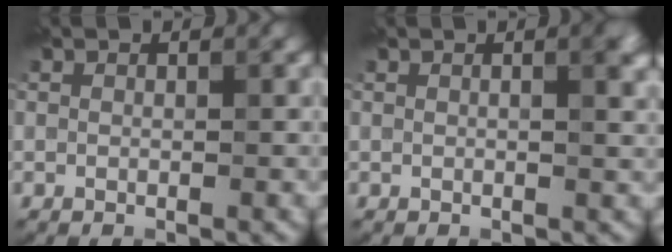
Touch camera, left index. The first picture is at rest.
{"total": 2.8, "force": [0.6, 1.0, 2.5], "torque": [-0.020, 0.007, 0.005]}